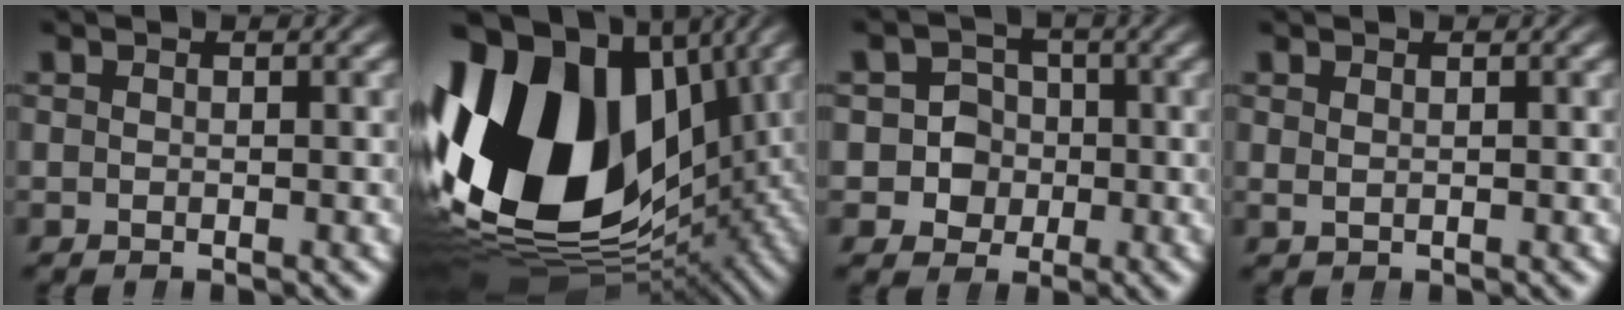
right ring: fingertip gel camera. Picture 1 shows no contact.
{"total": 27.8, "force": [0.4, 19.0, 20.2], "torque": [-0.352, -0.037, 0.024]}
{"total": 5.9, "force": [-1.0, 5.6, 1.7], "torque": [-0.049, -0.023, -0.013]}
{"total": 0.8, "force": [0.6, -0.5, 0.2], "torque": [0.000, -0.006, 0.017]}